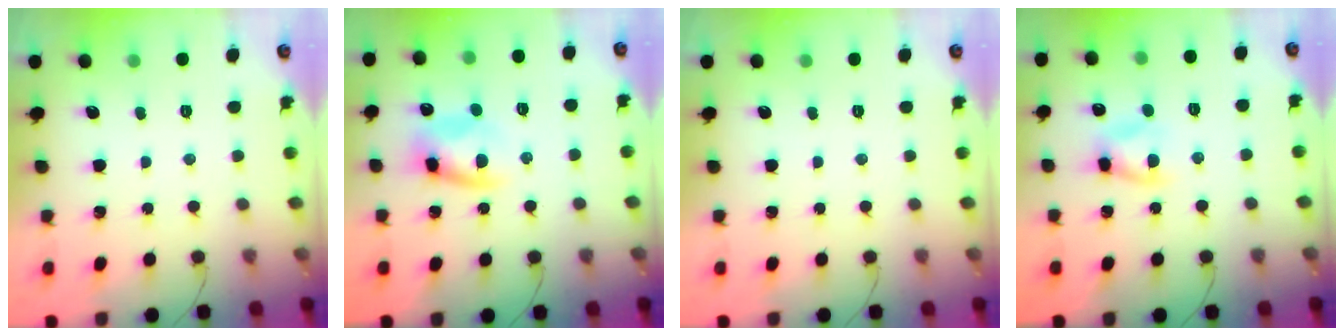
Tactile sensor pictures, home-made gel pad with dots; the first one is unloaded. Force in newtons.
{"total": 9.8, "press": 9.6, "slide": 1.9}
{"total": 0.0}
{"total": 6.4, "press": 6.3, "slide": 0.9}